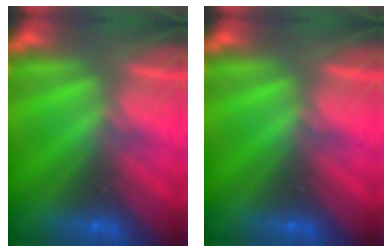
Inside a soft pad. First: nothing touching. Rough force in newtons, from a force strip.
{"total": 0.0}